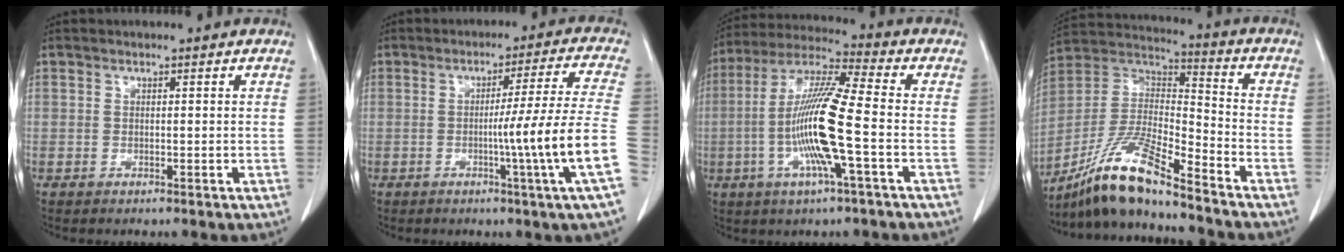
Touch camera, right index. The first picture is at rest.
{"total": 12.8, "force": [-3.4, -3.2, 12.0], "torque": [-0.164, -0.018, -0.053]}
{"total": 14.3, "force": [-2.9, 0.3, 14.0], "torque": [-0.278, -0.001, -0.063]}
{"total": 14.8, "force": [-12.2, 0.6, 8.5], "torque": [-0.171, -0.001, -0.227]}